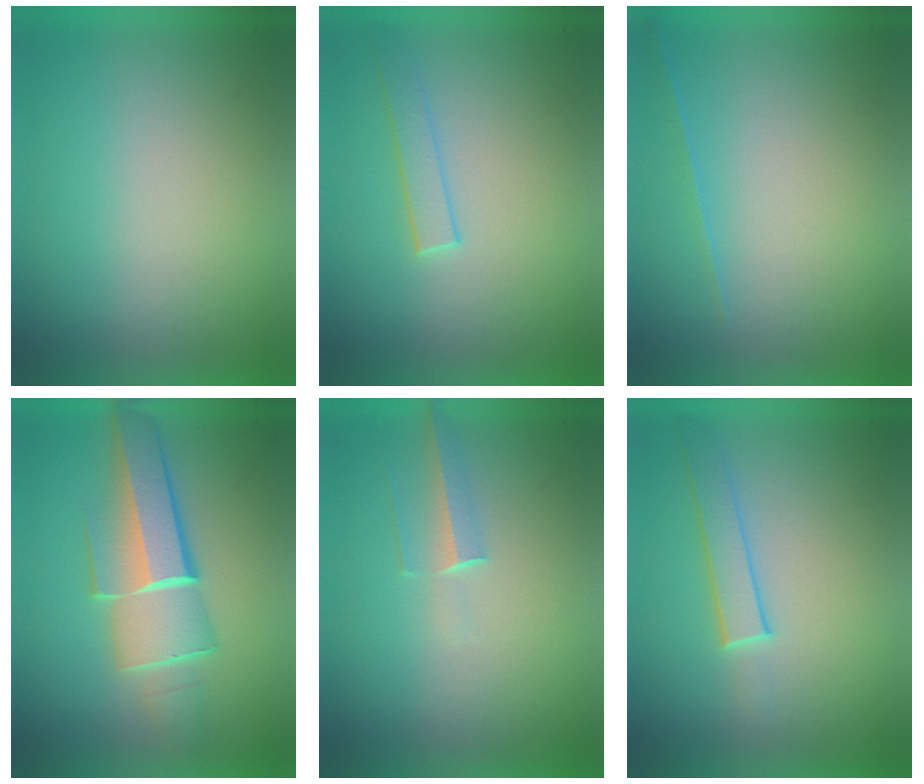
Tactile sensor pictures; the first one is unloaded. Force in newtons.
{"total": 1.5}
{"total": 1.1}
{"total": 6.2}
{"total": 1.4}
{"total": 1.9}